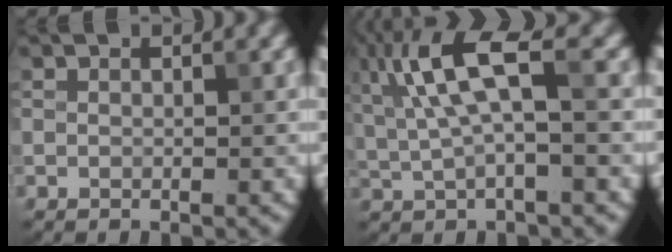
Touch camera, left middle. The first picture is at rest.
{"total": 6.6, "force": [1.9, 1.7, 6.1], "torque": [-0.128, 0.009, 0.034]}